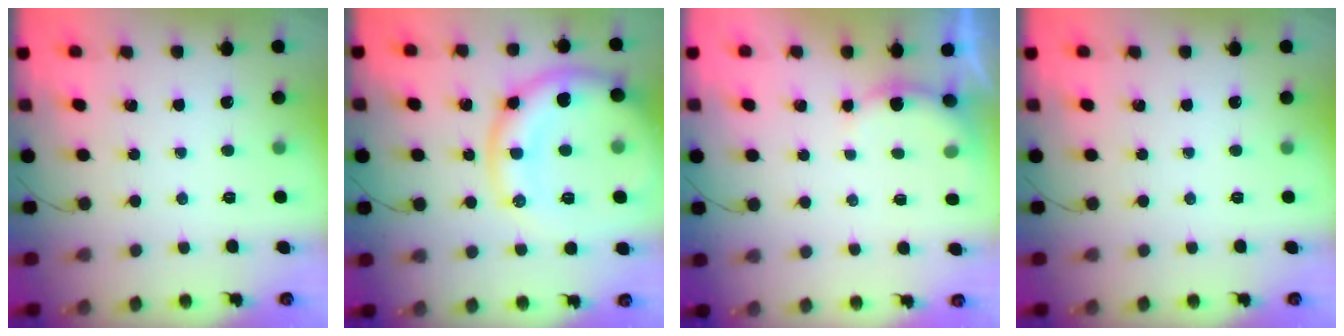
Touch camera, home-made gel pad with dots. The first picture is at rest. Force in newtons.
{"total": 16.3, "press": 16.2, "slide": 1.7}
{"total": 4.5, "press": 4.5, "slide": 0.5}
{"total": 0.0}